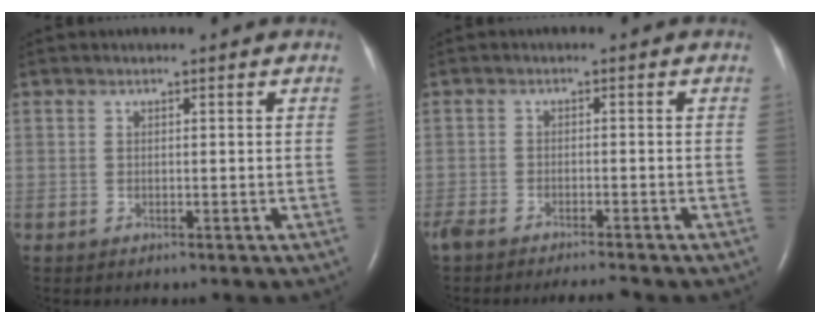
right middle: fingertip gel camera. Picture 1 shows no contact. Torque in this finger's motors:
{"motor_torque": [0.04, -0.04, 0.02, 0.01]}